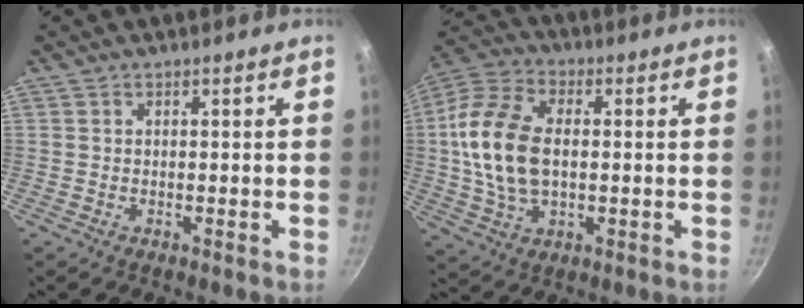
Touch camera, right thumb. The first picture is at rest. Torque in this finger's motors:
{"motor_torque": [-0.97, 1.55, 1.70, 0.05, 0.58]}